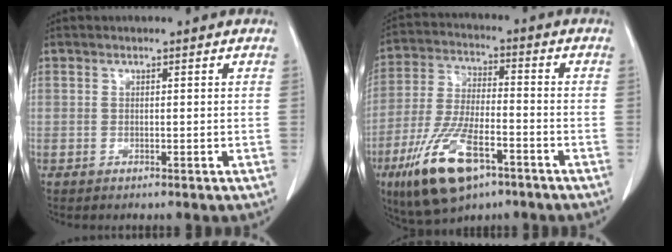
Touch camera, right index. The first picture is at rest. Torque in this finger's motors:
{"motor_torque": [1.59, -0.54, 0.69, 0.21]}